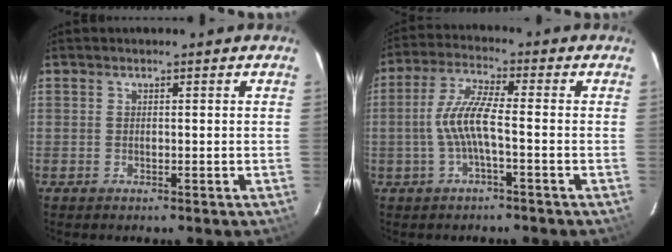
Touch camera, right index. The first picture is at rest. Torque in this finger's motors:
{"motor_torque": [1.14, -0.13, 0.58, 0.19]}